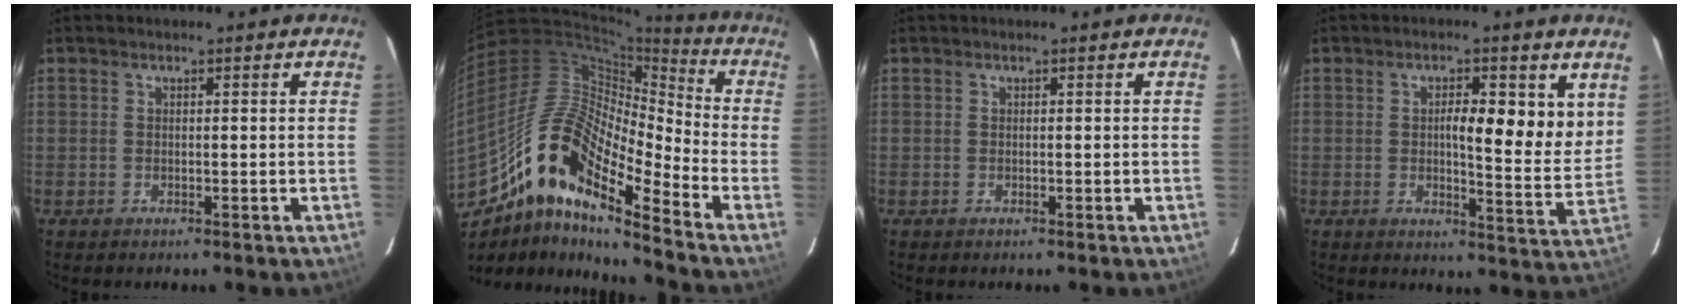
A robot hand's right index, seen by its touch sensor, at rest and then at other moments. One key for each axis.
{"total": 18.9, "fx": -10.9, "fy": 4.6, "fz": 14.7, "tx": -0.283, "ty": 0.026, "tz": -0.188}
{"total": 0.0}
{"total": 8.9, "fx": 3.0, "fy": 2.3, "fz": 8.1, "tx": -0.103, "ty": -0.004, "tz": 0.039}